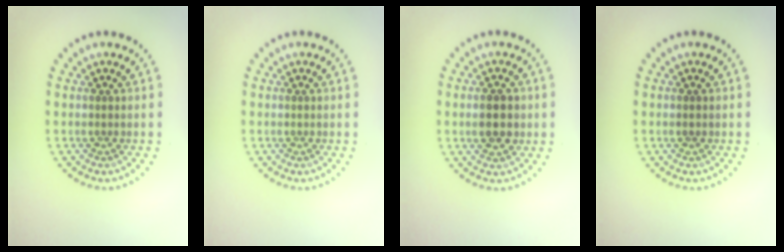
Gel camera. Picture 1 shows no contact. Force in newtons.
{"total": 0.0}
{"total": 3.8, "press": 3.8, "slide": 0.0}
{"total": 0.5, "press": 0.5, "slide": 0.2}